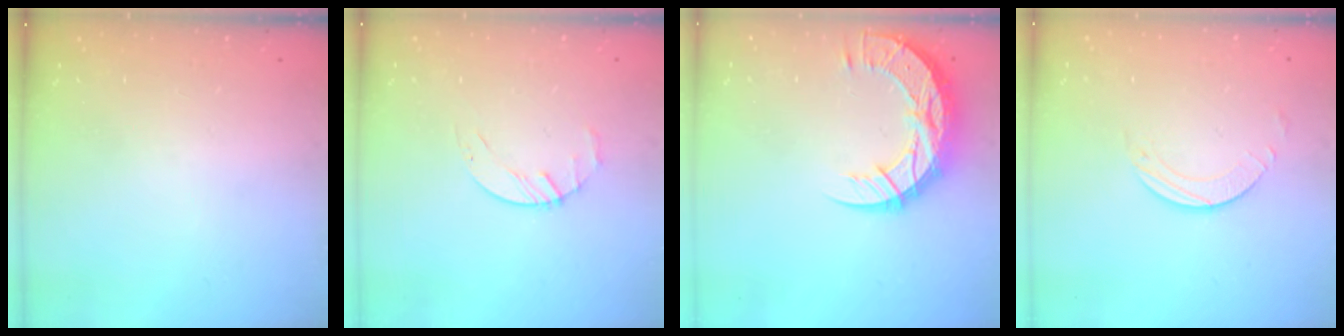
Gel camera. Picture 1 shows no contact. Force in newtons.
{"total": 2.7, "press": 2.6, "slide": 0.3}
{"total": 15.7, "press": 15.6, "slide": 1.2}
{"total": 1.9, "press": 1.9, "slide": 0.2}